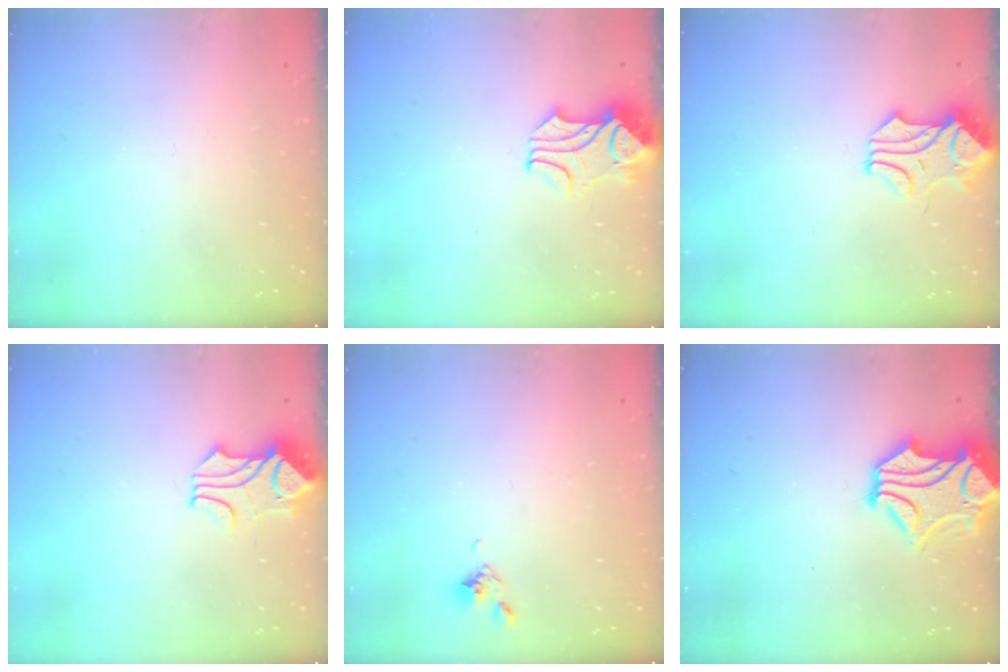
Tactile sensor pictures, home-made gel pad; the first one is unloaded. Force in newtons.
{"total": 2.5, "press": 2.3, "slide": 1.0}
{"total": 0.6, "press": 0.6, "slide": 0.2}
{"total": 1.7, "press": 1.3, "slide": 1.1}
{"total": 6.5, "press": 6.5, "slide": 0.2}
{"total": 2.0, "press": 1.6, "slide": 1.1}